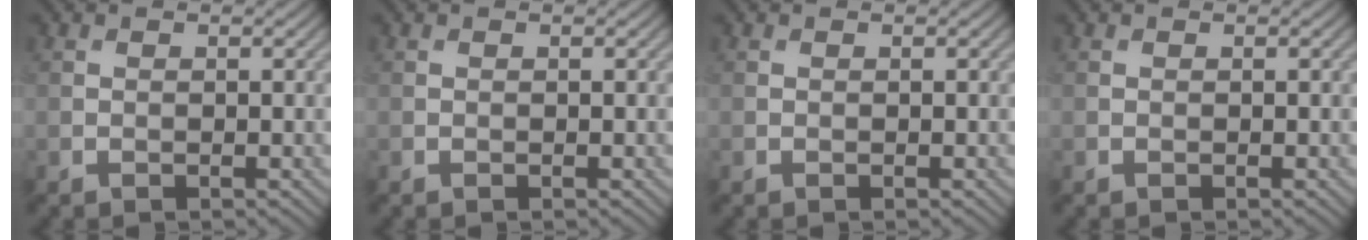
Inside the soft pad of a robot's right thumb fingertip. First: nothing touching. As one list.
[{"total": 0.0}, {"total": 0.0}, {"total": 0.0}]